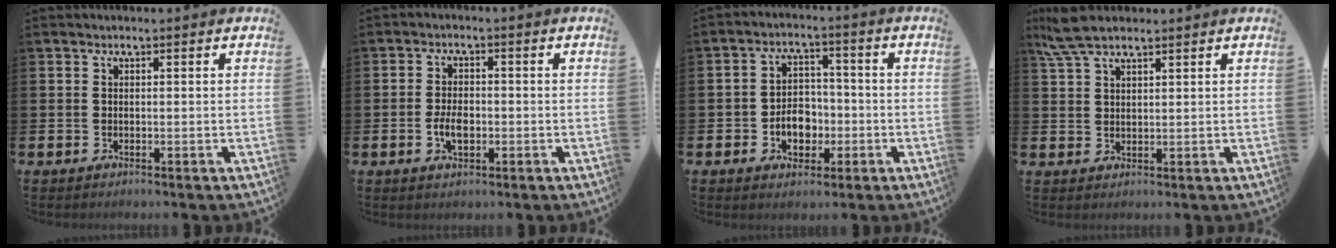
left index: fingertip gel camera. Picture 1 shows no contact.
{"total": 3.4, "force": [-0.7, 2.0, 2.7], "torque": [-0.039, -0.001, -0.015]}
{"total": 5.2, "force": [-1.6, 4.0, 2.9], "torque": [-0.042, 0.004, -0.037]}
{"total": 5.6, "force": [4.5, 1.6, 2.9], "torque": [-0.065, -0.005, 0.084]}